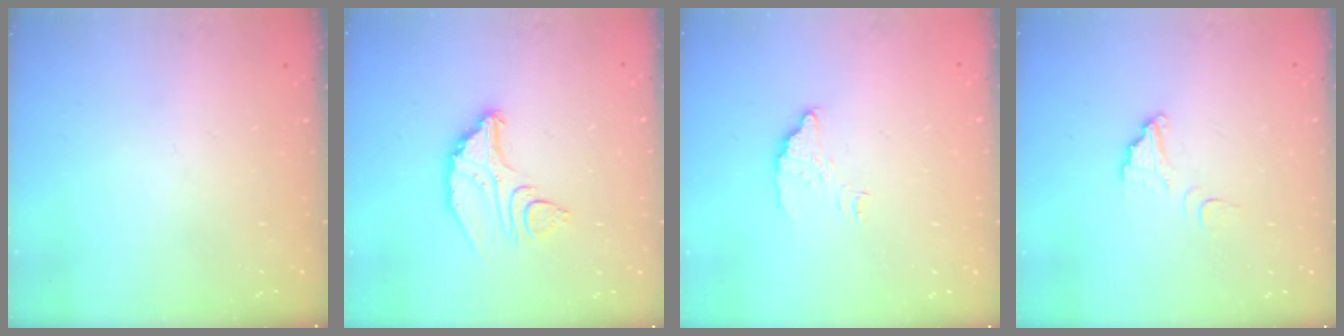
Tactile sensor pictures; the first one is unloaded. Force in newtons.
{"total": 9.7, "press": 9.7, "slide": 1.0}
{"total": 3.6, "press": 3.6, "slide": 0.2}
{"total": 4.1, "press": 4.1, "slide": 0.3}